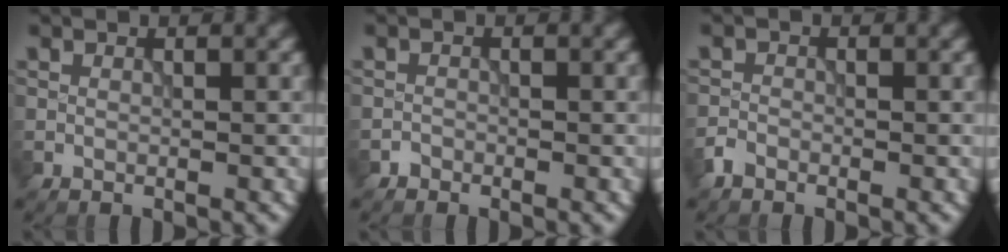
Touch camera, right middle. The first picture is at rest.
{"total": 0.7, "force": [-0.6, 0.3, -0.1], "torque": [0.005, -0.001, -0.011]}
{"total": 1.1, "force": [-1.0, 0.6, 0.2], "torque": [-0.001, 0.002, -0.023]}